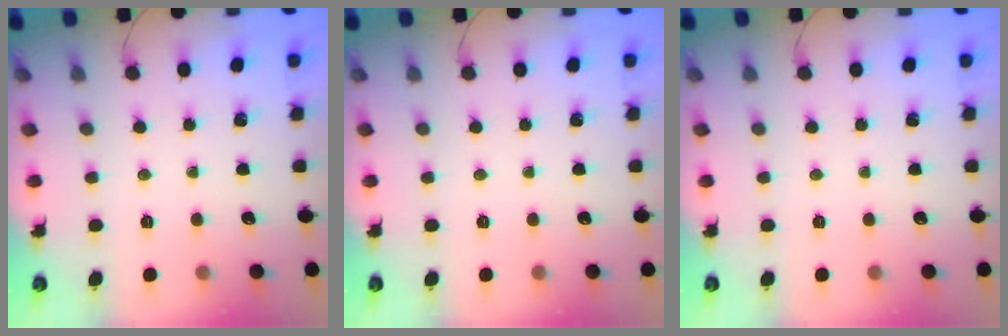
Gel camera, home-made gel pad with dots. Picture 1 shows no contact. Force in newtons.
{"total": 0.0}
{"total": 0.0}